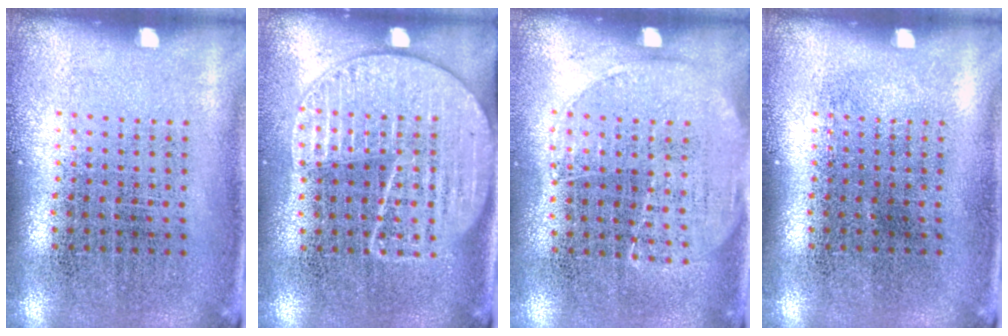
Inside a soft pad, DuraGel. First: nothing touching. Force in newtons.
{"total": 1.8, "press": 1.6, "slide": 0.9}
{"total": 1.4, "press": 1.2, "slide": 0.7}
{"total": 0.0}